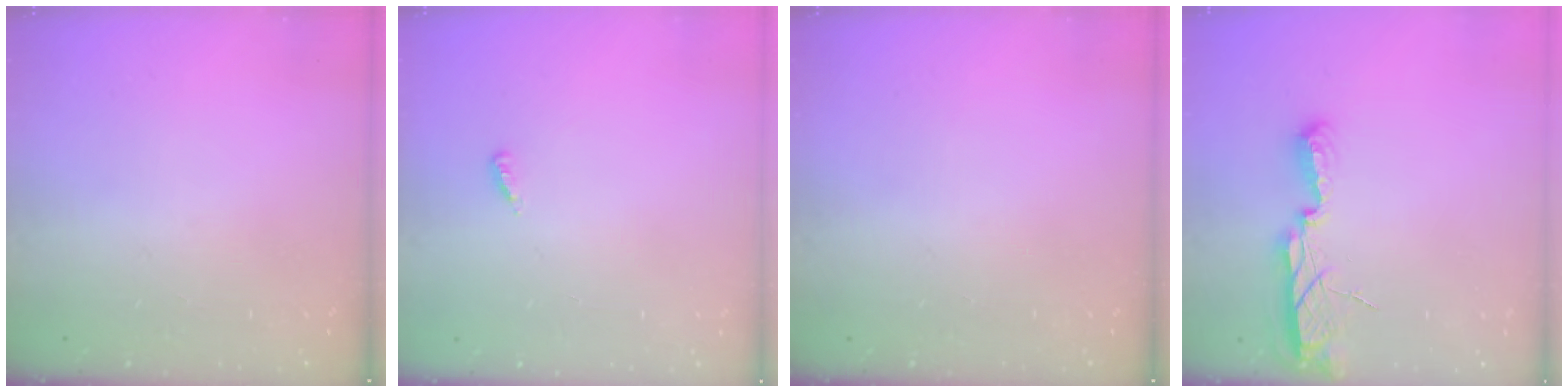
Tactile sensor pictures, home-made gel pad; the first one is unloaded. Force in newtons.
{"total": 3.2, "press": 3.2, "slide": 0.5}
{"total": 0.0}
{"total": 7.5, "press": 7.5, "slide": 0.8}